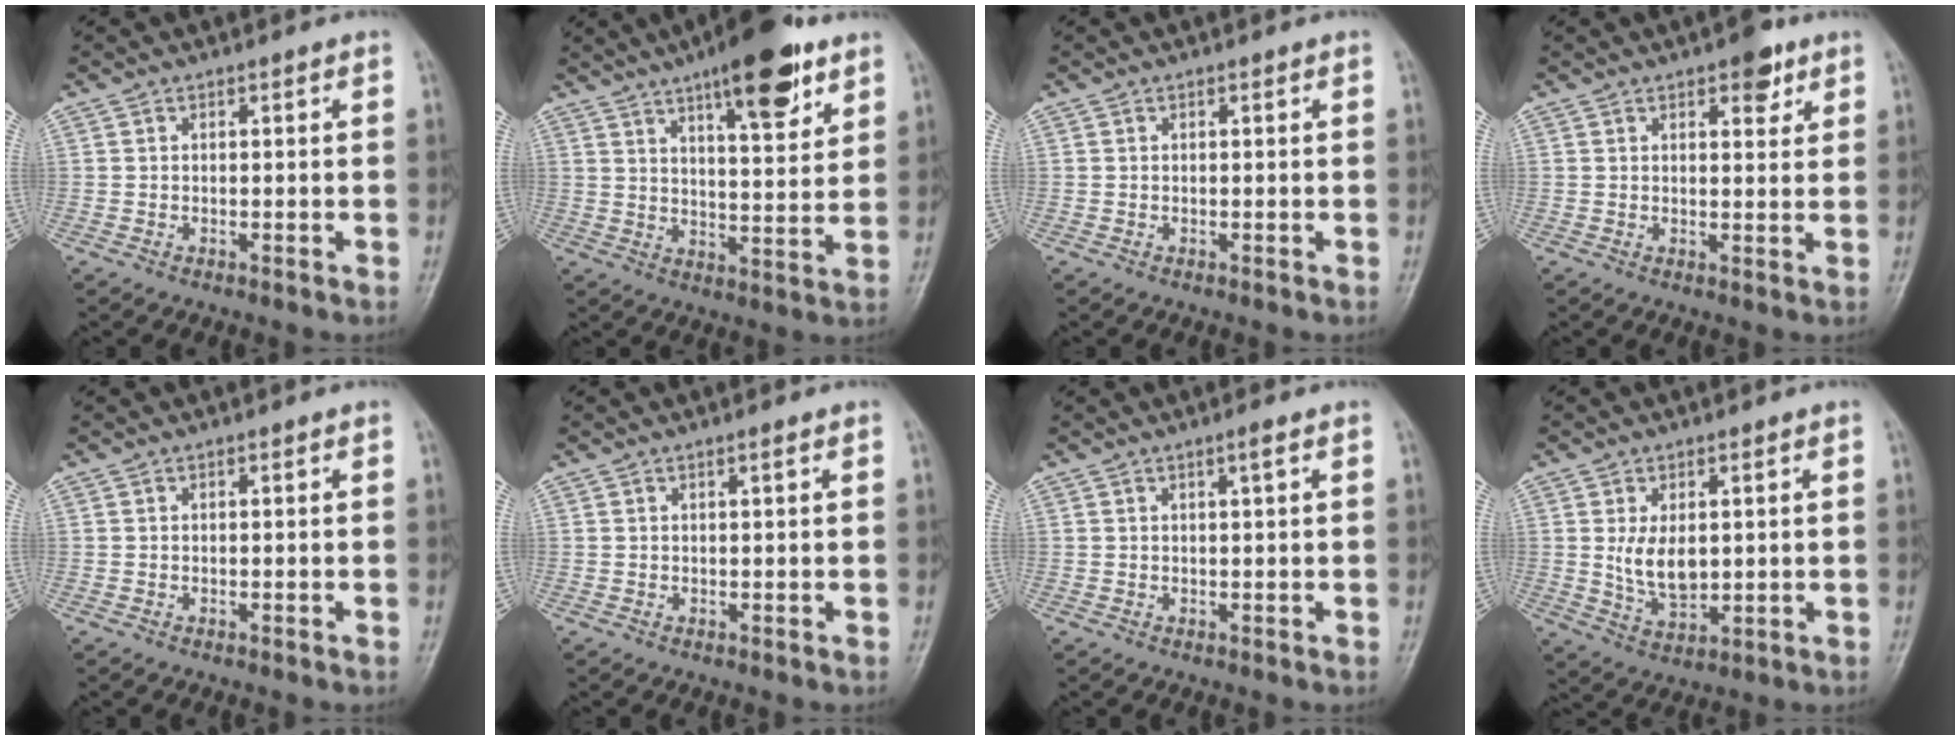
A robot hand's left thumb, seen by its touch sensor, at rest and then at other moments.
{"total": 15.2, "force": [9.0, 4.7, 11.3], "torque": [-0.136, -0.041, 0.133]}
{"total": 0.0}
{"total": 4.9, "force": [2.9, 2.3, 3.3], "torque": [-0.023, -0.011, 0.035]}
{"total": 0.0}
{"total": 0.7, "force": [0.4, 0.0, 0.6], "torque": [-0.009, 0.000, 0.006]}
{"total": 1.3, "force": [0.6, 0.0, 1.1], "torque": [-0.019, -0.001, 0.011]}
{"total": 7.1, "force": [1.0, 4.2, 5.6], "torque": [-0.084, -0.016, 0.029]}